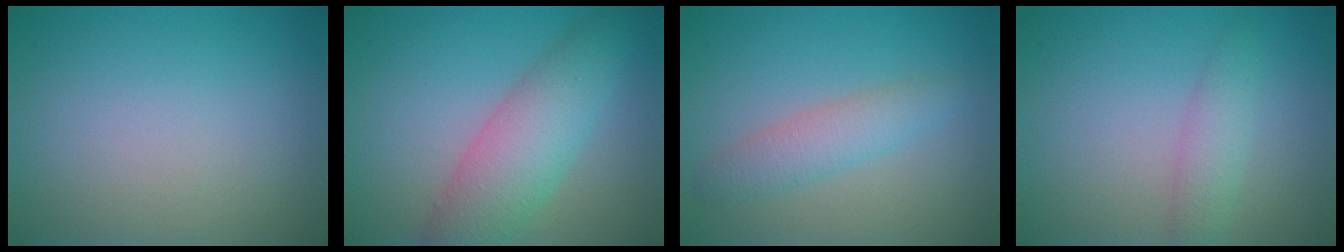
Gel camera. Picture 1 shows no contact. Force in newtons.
{"total": 6.0, "press": 6.0, "slide": 0.2}
{"total": 2.6, "press": 2.6, "slide": 0.1}
{"total": 2.2, "press": 2.2, "slide": 0.0}